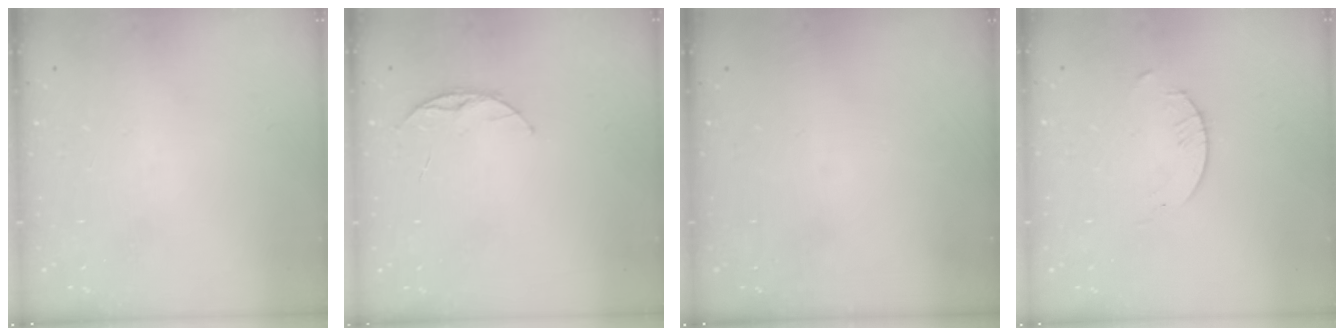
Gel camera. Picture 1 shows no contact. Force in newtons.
{"total": 6.0, "press": 5.9, "slide": 0.6}
{"total": 0.0}
{"total": 2.1, "press": 2.1, "slide": 0.3}